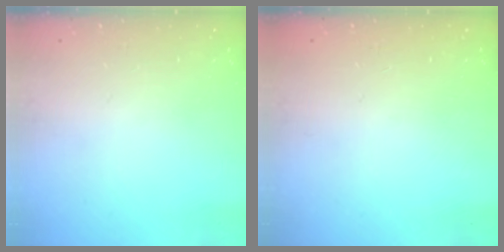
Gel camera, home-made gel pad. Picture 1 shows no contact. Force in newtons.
{"total": 0.0}